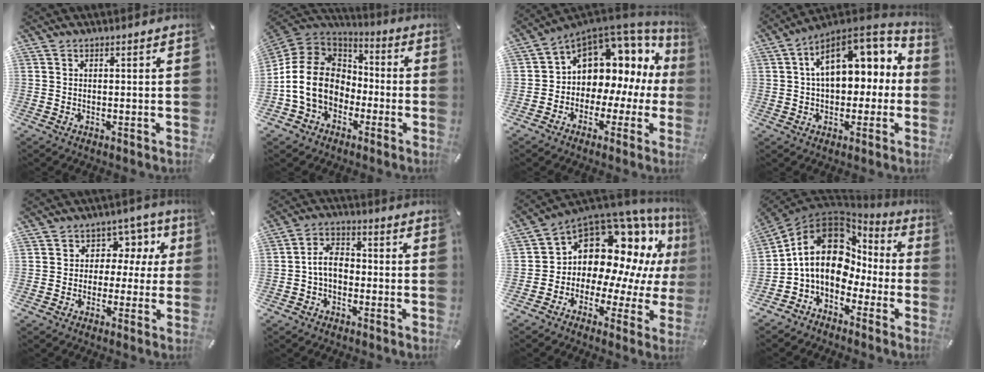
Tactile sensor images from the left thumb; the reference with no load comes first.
{"total": 14.6, "force": [-3.6, 12.3, 7.1], "torque": [-0.164, 0.031, -0.064]}
{"total": 9.9, "force": [3.7, 7.9, 4.6], "torque": [-0.074, -0.046, 0.063]}
{"total": 15.3, "force": [4.2, 9.9, 10.8], "torque": [-0.151, -0.020, 0.079]}
{"total": 8.0, "force": [1.0, 7.2, 3.3], "torque": [-0.046, 0.000, 0.017]}
{"total": 6.5, "force": [-1.5, 4.6, 4.3], "torque": [-0.089, 0.016, -0.029]}
{"total": 15.8, "force": [8.1, 10.5, 8.7], "torque": [-0.144, -0.089, 0.147]}
{"total": 15.2, "force": [1.1, 12.0, 9.3], "torque": [-0.186, -0.002, 0.016]}